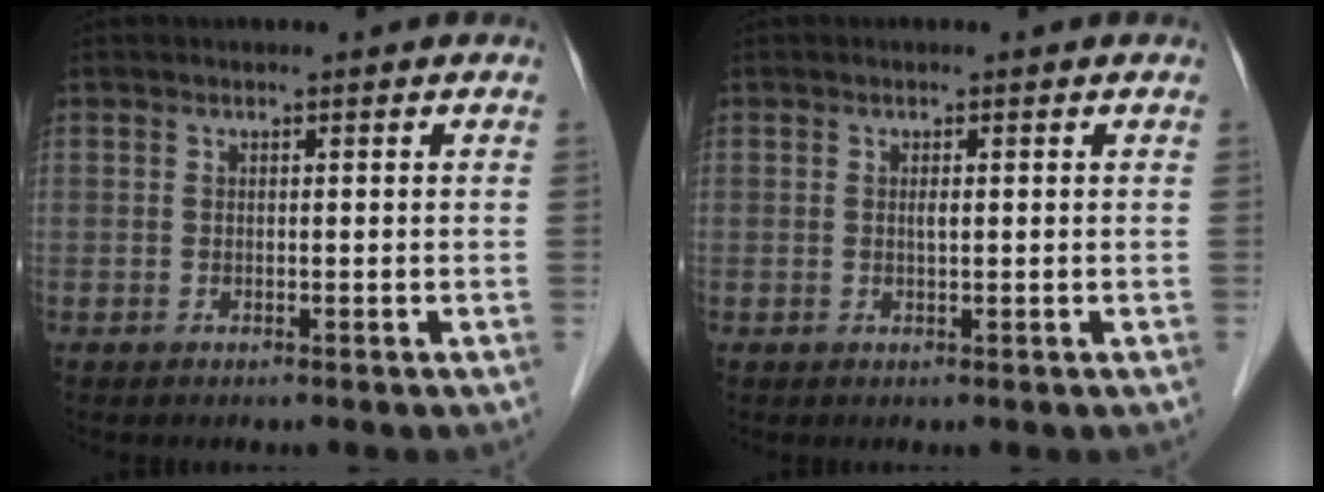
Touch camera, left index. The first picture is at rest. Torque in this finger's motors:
{"motor_torque": [0.23, 0.18, 0.01, 0.00]}